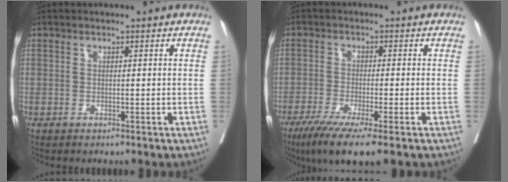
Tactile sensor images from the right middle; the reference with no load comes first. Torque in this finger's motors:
{"motor_torque": [1.27, -0.87, 0.51, 0.11]}